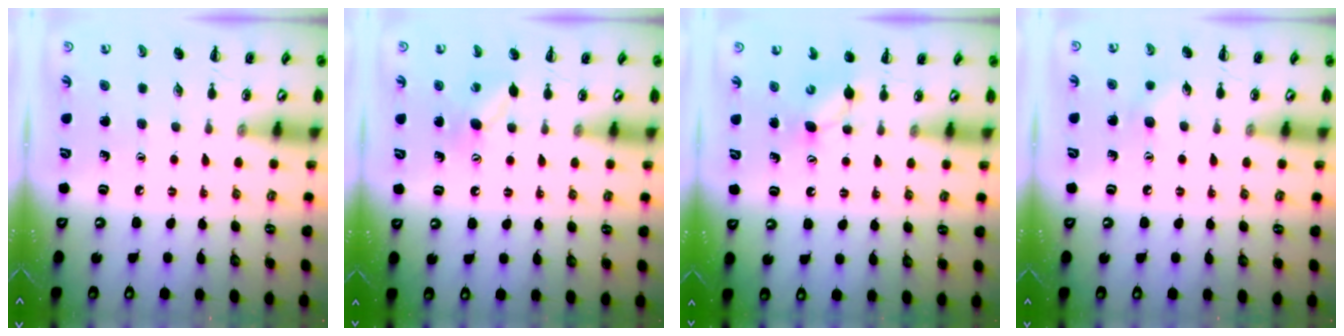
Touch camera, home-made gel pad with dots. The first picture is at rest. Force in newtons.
{"total": 6.8, "press": 6.6, "slide": 1.5}
{"total": 4.4, "press": 4.3, "slide": 1.1}
{"total": 5.6, "press": 5.4, "slide": 1.4}